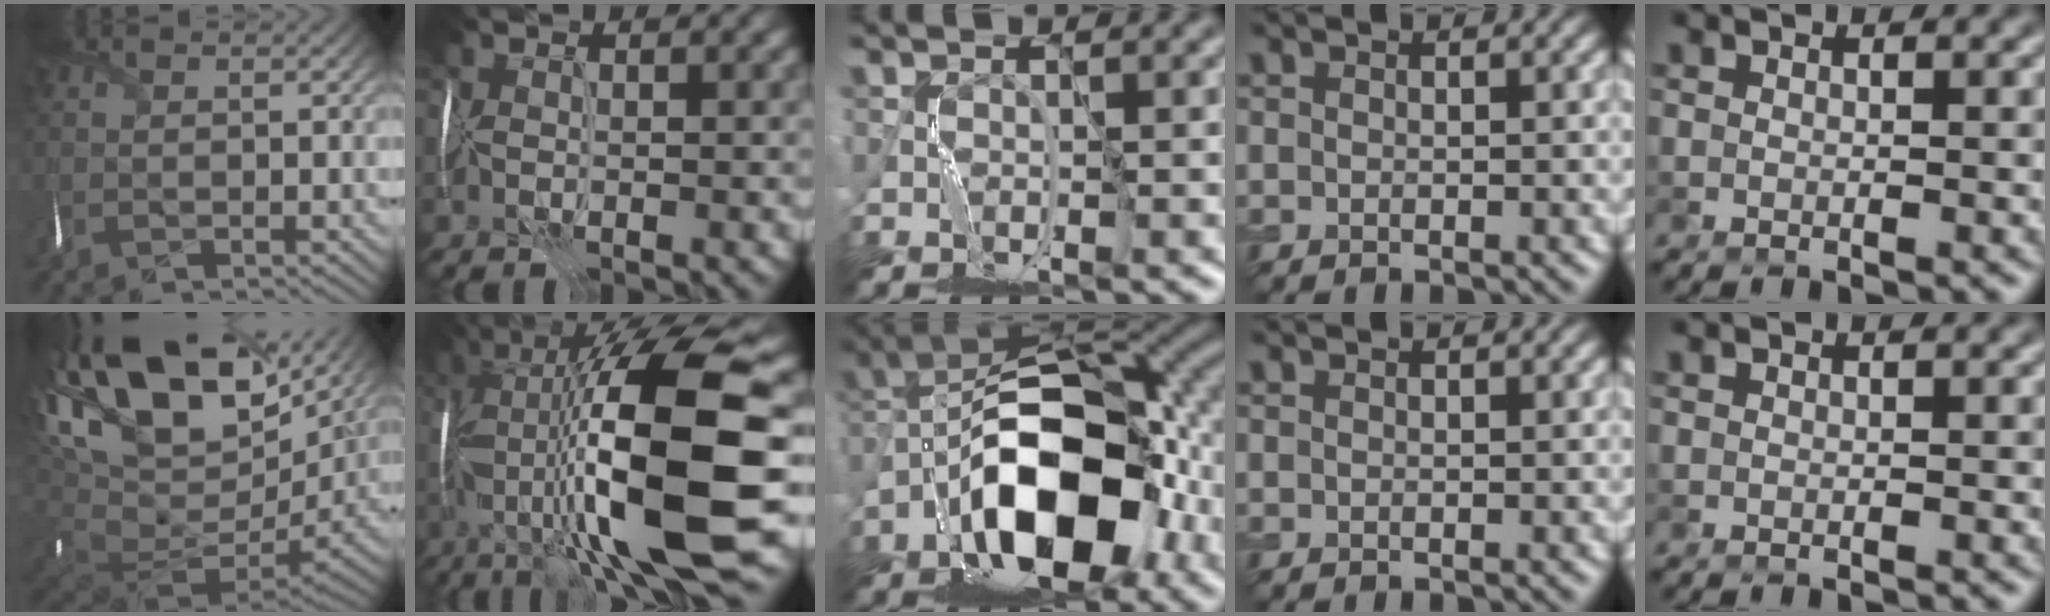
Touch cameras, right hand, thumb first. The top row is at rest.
{"thumb": {"total": 21.9, "force": [6.6, 12.8, 16.5], "torque": [-0.335, -0.010, 0.158]}, "index": {"total": 16.7, "force": [-2.2, 4.3, 16.0], "torque": [-0.288, 0.029, -0.034]}, "middle": {"total": 13.1, "force": [-5.0, 6.6, 10.2], "torque": [-0.164, 0.006, -0.092]}}